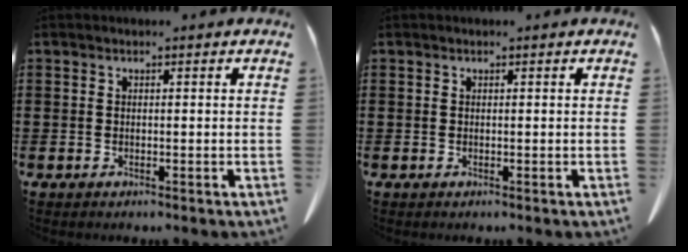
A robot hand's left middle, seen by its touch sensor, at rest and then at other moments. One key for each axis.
{"total": 0.0}